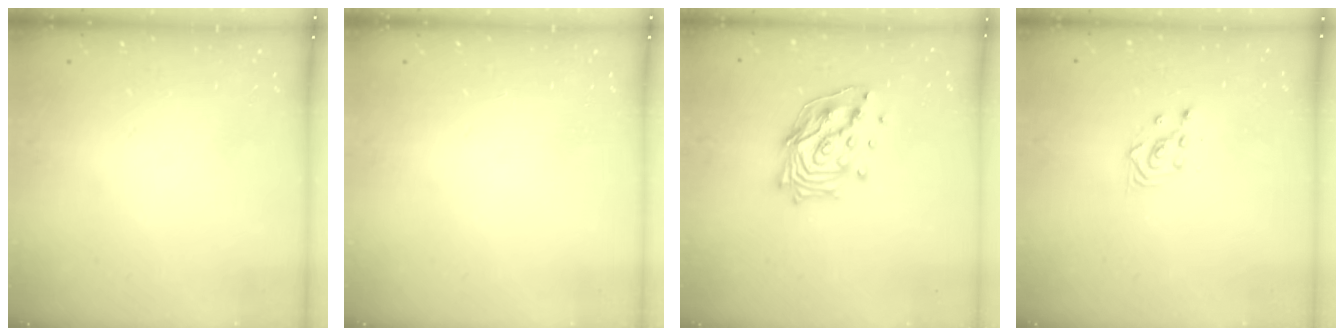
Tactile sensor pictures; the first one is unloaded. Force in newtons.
{"total": 0.0}
{"total": 15.4, "press": 15.2, "slide": 1.8}
{"total": 2.3, "press": 2.3, "slide": 0.3}